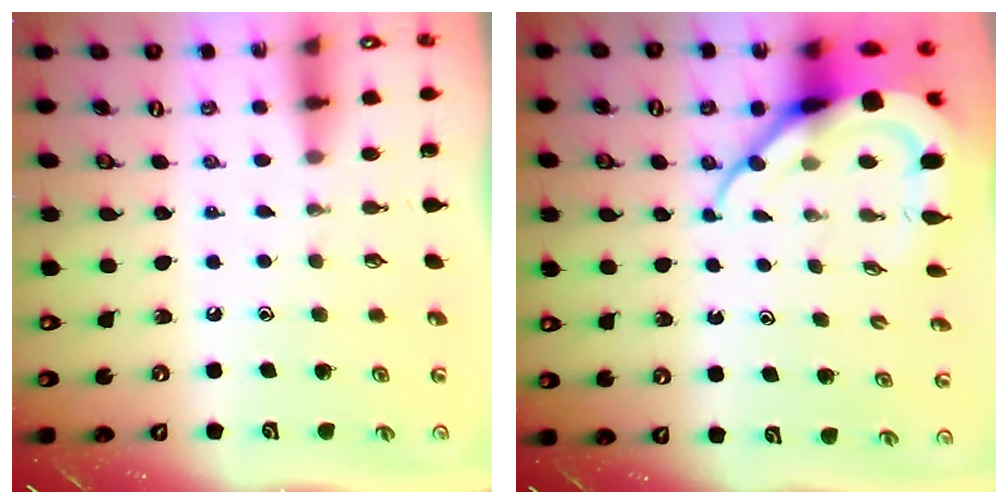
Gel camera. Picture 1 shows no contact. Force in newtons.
{"total": 11.2, "press": 11.1, "slide": 1.2}